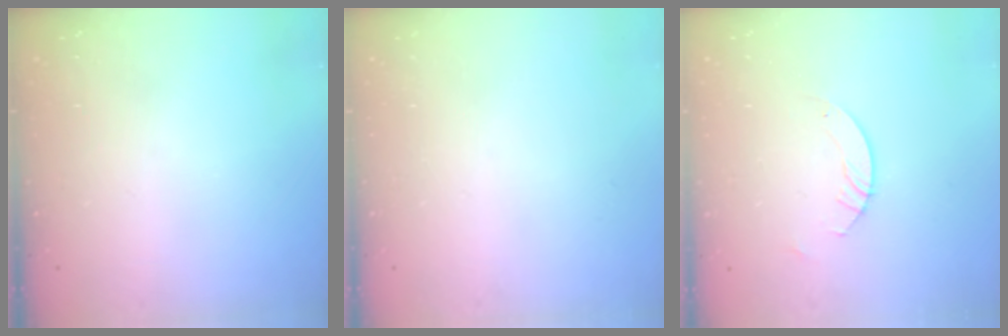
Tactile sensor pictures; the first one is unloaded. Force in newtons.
{"total": 0.0}
{"total": 3.0, "press": 3.0, "slide": 0.3}